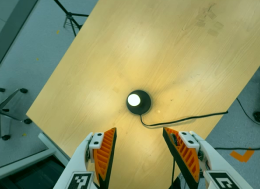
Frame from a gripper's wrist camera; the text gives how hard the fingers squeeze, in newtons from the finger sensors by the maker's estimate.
{"total": 0.0}